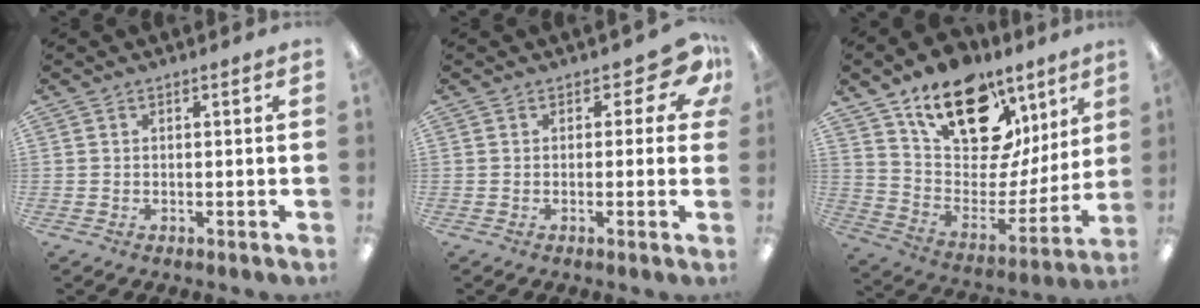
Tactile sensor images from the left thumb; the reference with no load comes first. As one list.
[{"total": 6.6, "force": [3.2, 3.5, 4.5], "torque": [-0.050, -0.014, 0.054]}, {"total": 21.2, "force": [14.1, 11.2, 11.3], "torque": [-0.176, -0.090, 0.251]}]